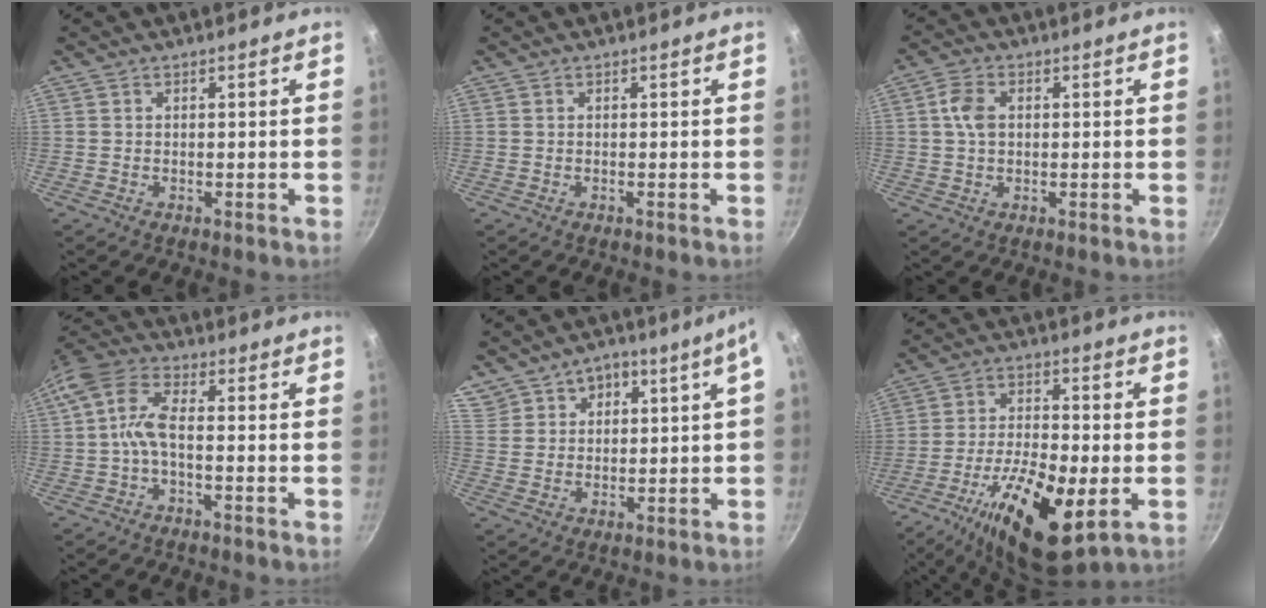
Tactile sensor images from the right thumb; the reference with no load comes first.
{"total": 0.0}
{"total": 4.9, "force": [0.8, 3.2, 3.6], "torque": [-0.066, 0.008, 0.011]}
{"total": 7.8, "force": [-1.0, 3.7, 6.8], "torque": [-0.157, 0.033, -0.035]}
{"total": 10.1, "force": [6.0, 4.8, 6.5], "torque": [-0.092, 0.021, 0.127]}
{"total": 18.1, "force": [-6.3, 6.6, 15.6], "torque": [-0.278, 0.011, -0.108]}